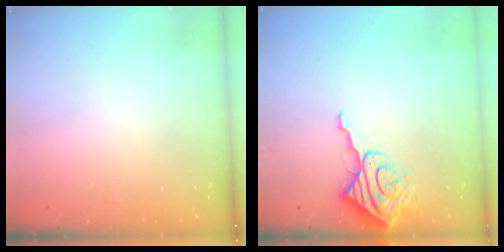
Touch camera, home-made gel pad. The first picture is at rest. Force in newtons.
{"total": 9.7, "press": 9.6, "slide": 1.1}